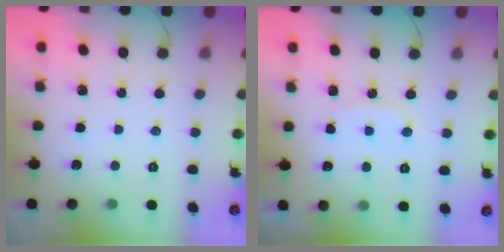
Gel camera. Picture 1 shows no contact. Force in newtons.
{"total": 7.8, "press": 7.8, "slide": 0.5}